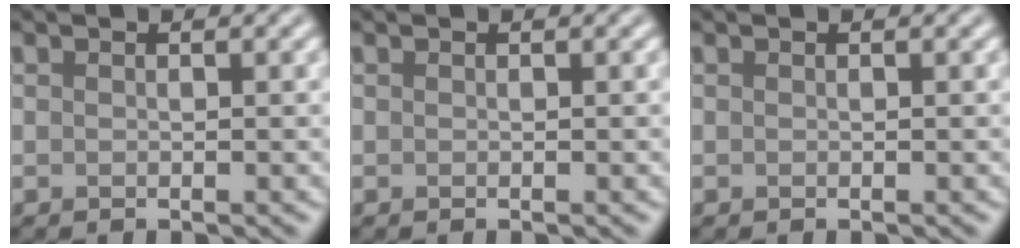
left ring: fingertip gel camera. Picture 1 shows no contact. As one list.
[{"total": 0.0}, {"total": 0.0}]